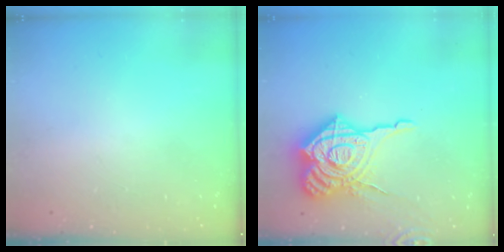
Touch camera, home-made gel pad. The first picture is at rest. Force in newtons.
{"total": 23.6, "press": 23.5, "slide": 2.7}